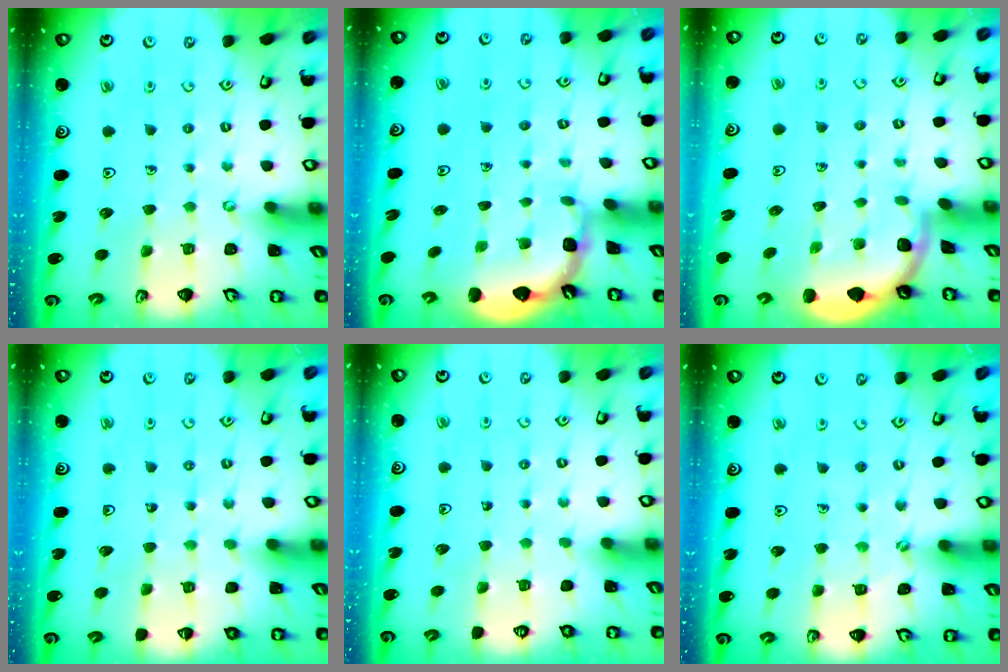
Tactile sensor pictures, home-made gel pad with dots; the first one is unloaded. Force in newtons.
{"total": 1.9, "press": 1.9, "slide": 0.2}
{"total": 1.9, "press": 1.9, "slide": 0.0}
{"total": 2.3, "press": 2.3, "slide": 0.2}
{"total": 0.0}
{"total": 1.9, "press": 1.9, "slide": 0.2}